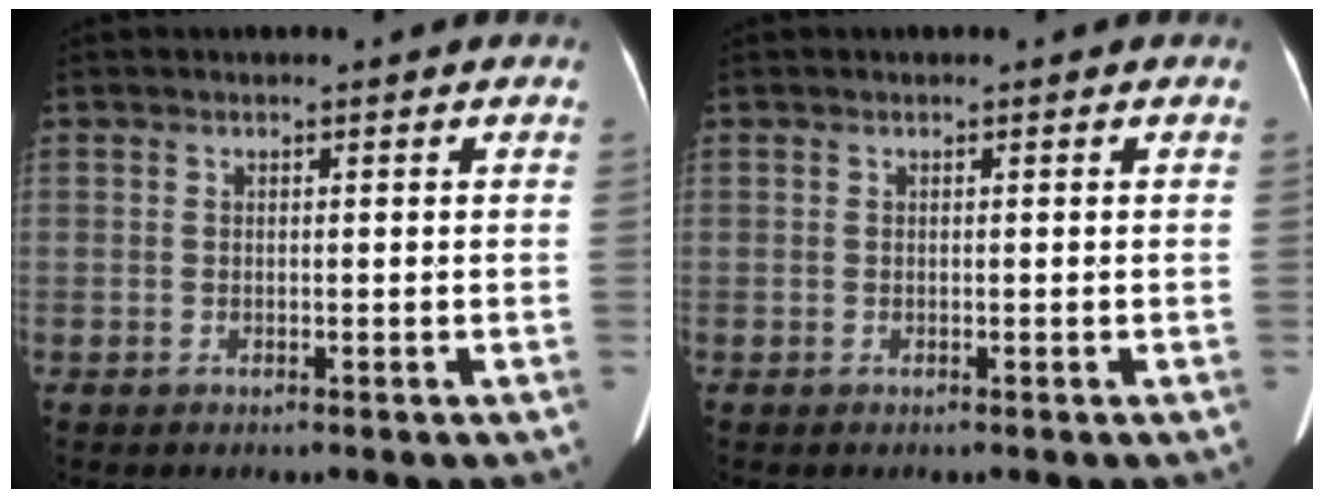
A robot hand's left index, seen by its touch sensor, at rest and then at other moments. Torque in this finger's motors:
{"motor_torque": [0.04, 0.03, 0.00, 0.00]}